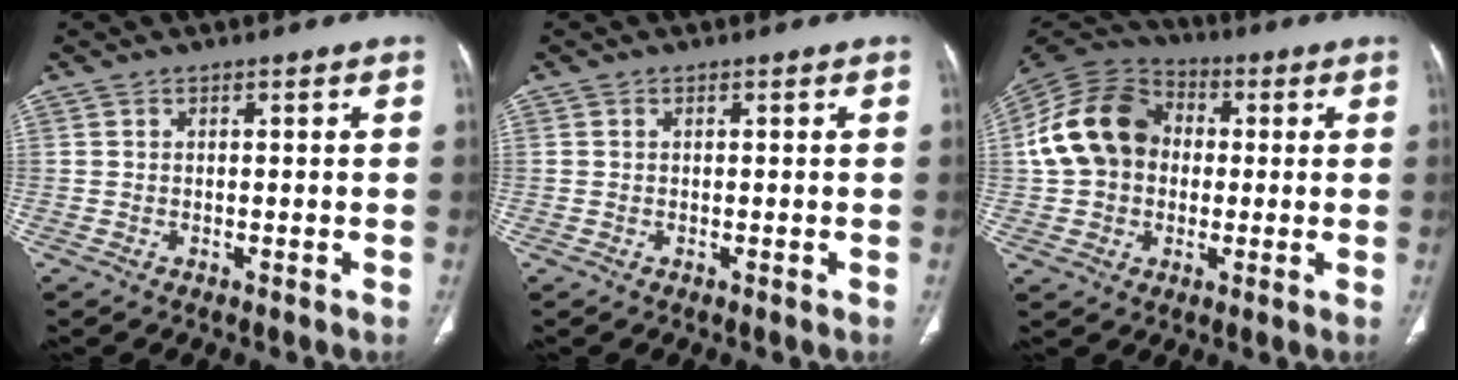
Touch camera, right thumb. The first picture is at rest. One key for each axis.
{"total": 0.0}
{"total": 15.8, "fx": 1.0, "fy": 12.7, "fz": 9.3, "tx": -0.164, "ty": 0.031, "tz": 0.009}